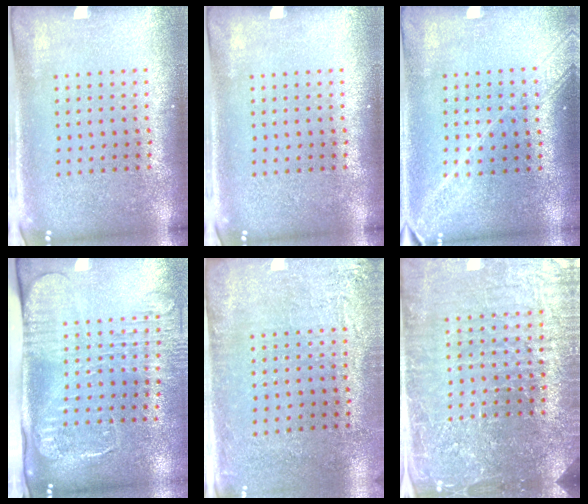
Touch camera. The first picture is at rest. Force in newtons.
{"total": 0.0}
{"total": 1.8, "press": 1.5, "slide": 1.0}
{"total": 2.6, "press": 2.1, "slide": 1.7}
{"total": 2.8, "press": 2.3, "slide": 1.5}
{"total": 5.6, "press": 5.1, "slide": 2.5}